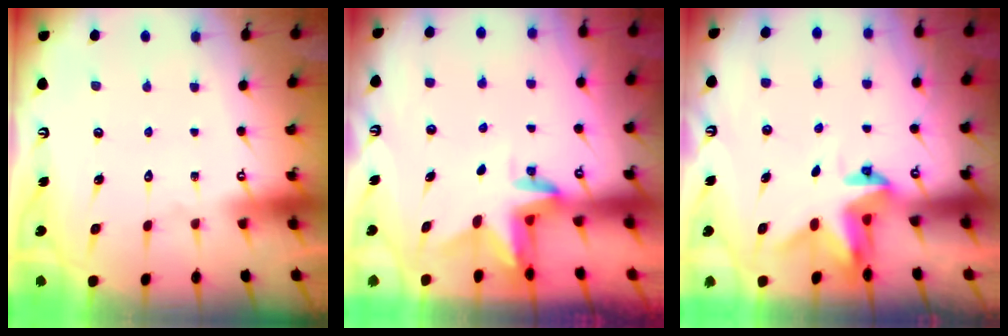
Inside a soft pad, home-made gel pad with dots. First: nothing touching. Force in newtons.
{"total": 2.9, "press": 2.9, "slide": 0.2}
{"total": 3.8, "press": 3.8, "slide": 0.3}